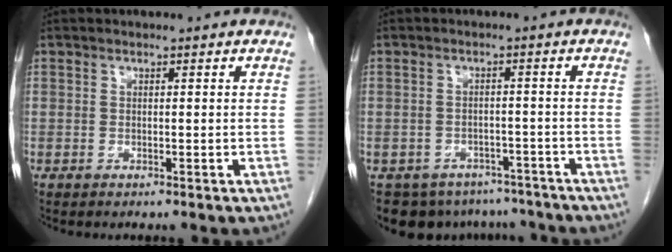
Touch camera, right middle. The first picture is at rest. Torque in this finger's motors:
{"motor_torque": [-0.06, 0.07, -0.08, 0.01]}